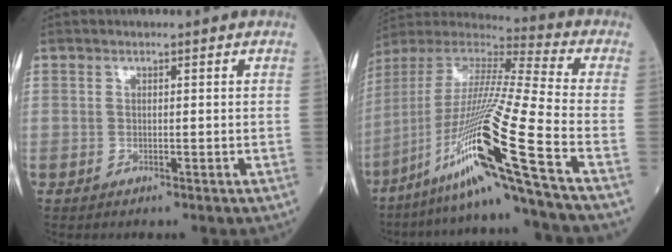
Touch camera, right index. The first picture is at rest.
{"total": 23.2, "force": [-11.4, -2.0, 20.1], "torque": [-0.406, -0.036, -0.215]}